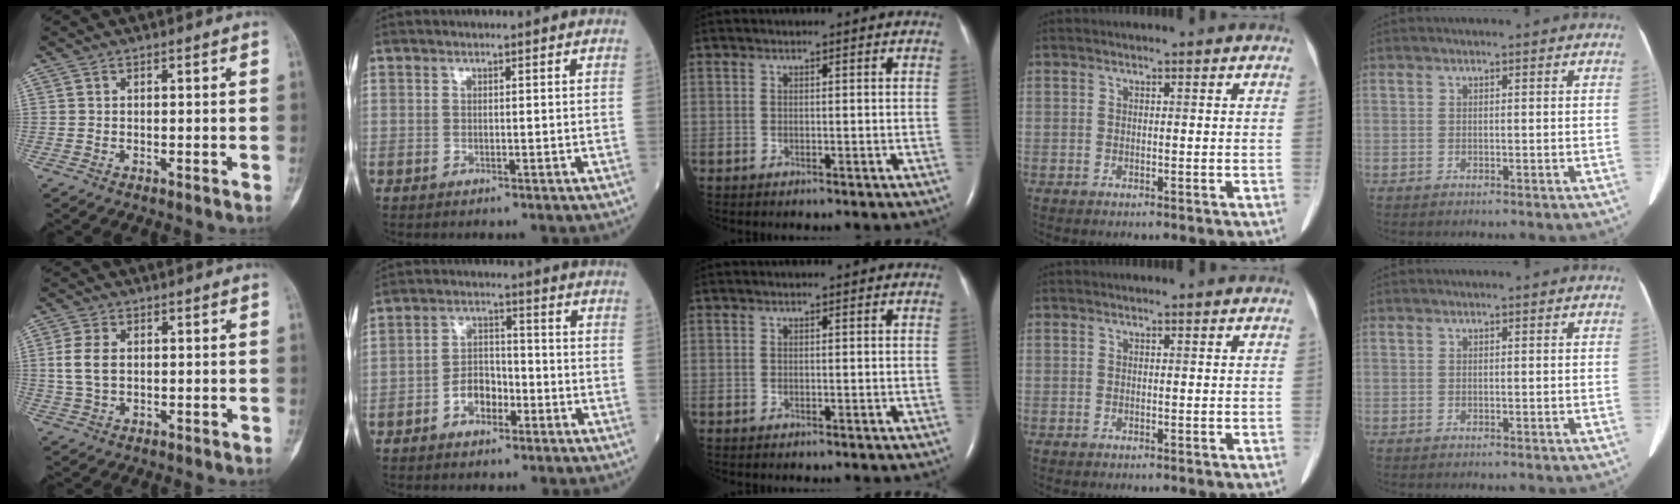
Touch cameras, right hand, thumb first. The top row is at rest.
{"thumb": {"total": 5.5, "force": [0.6, 3.5, 4.2], "torque": [-0.094, 0.004, 0.014]}, "index": {"total": 5.1, "force": [-2.4, 3.2, 3.2], "torque": [-0.053, 0.016, -0.045]}}